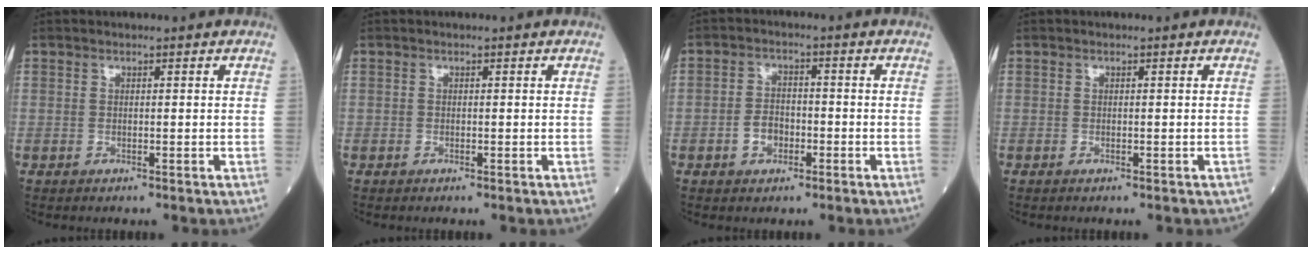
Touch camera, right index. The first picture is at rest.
{"total": 0.0}
{"total": 3.8, "force": [-1.5, 2.6, 2.3], "torque": [-0.046, 0.007, -0.025]}
{"total": 0.6, "force": [-0.2, 0.3, 0.4], "torque": [-0.009, -0.003, 0.000]}